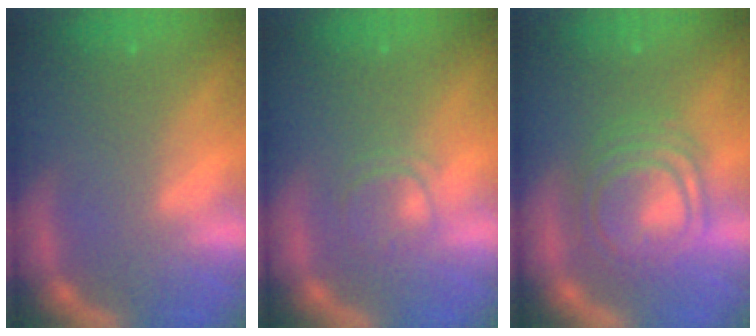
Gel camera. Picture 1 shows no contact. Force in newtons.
{"total": 2.4}
{"total": 8.1}